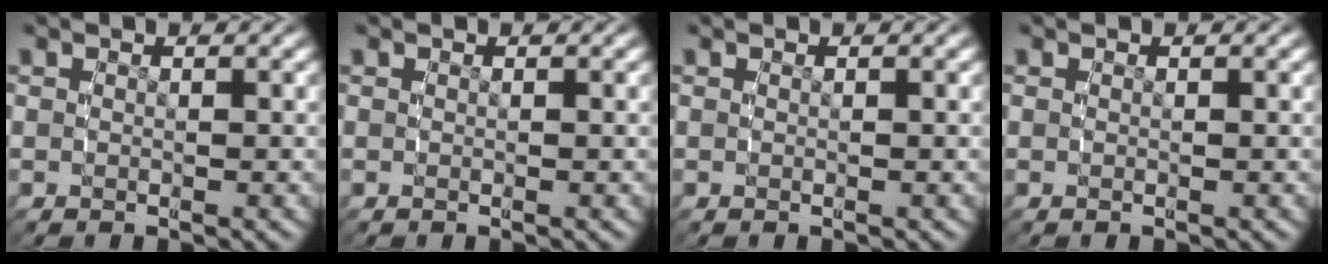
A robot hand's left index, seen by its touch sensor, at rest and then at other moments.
{"total": 0.0}
{"total": 0.0}
{"total": 0.0}